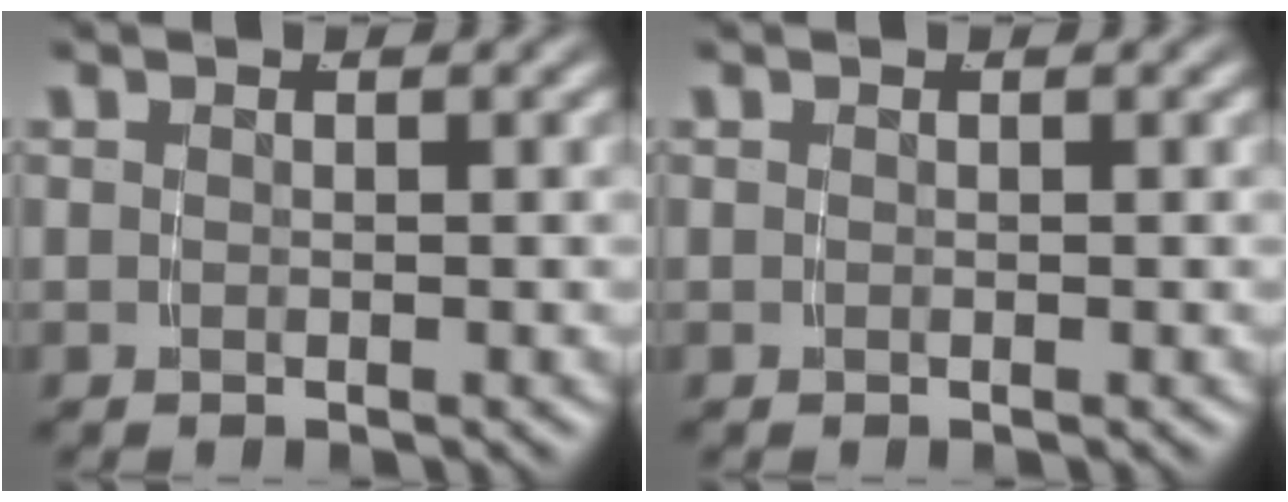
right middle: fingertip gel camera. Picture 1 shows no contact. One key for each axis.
{"total": 0.0}